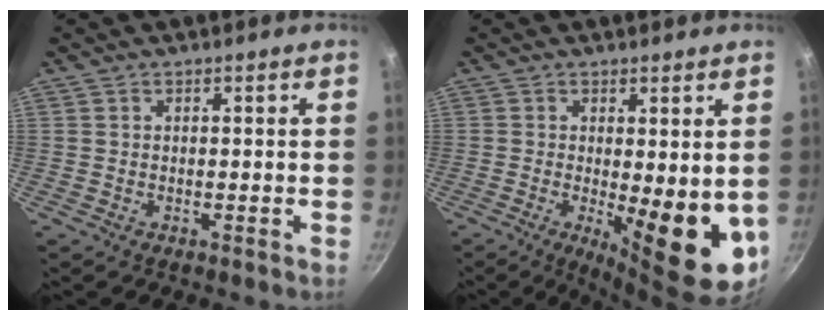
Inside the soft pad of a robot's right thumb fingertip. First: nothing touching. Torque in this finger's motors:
{"motor_torque": [-0.41, 1.11, 1.65, -0.06, 0.09]}